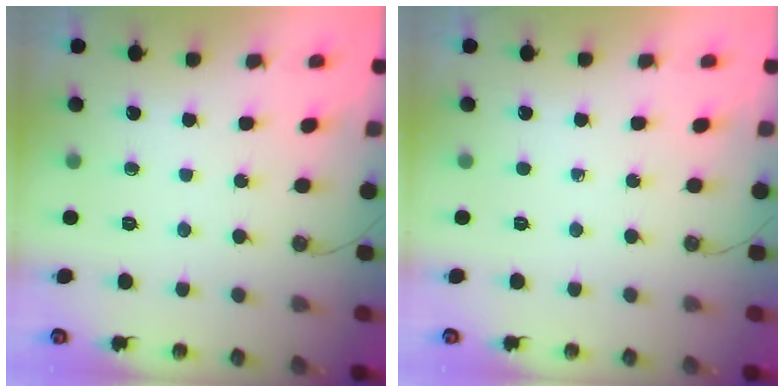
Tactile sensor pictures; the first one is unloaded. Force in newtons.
{"total": 0.0}